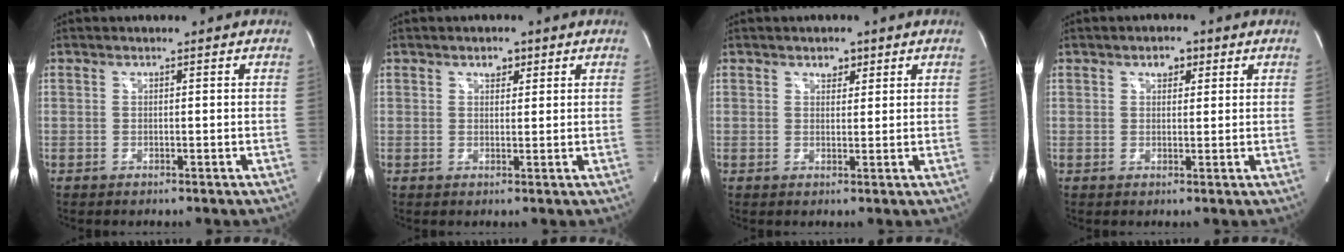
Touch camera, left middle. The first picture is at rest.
{"total": 1.8, "force": [1.1, 1.0, 0.9], "torque": [-0.014, 0.003, 0.017]}
{"total": 1.9, "force": [1.2, 1.2, 0.8], "torque": [-0.010, 0.002, 0.018]}
{"total": 2.4, "force": [1.3, 1.4, 1.5], "torque": [-0.023, 0.007, 0.021]}